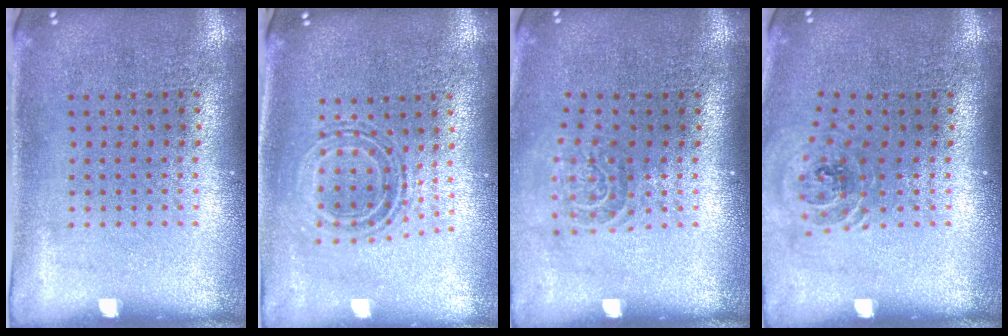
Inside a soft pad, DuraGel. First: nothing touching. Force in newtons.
{"total": 0.8, "press": 0.8, "slide": 0.3}
{"total": 1.5, "press": 1.1, "slide": 1.0}
{"total": 1.1, "press": 1.1, "slide": 0.2}